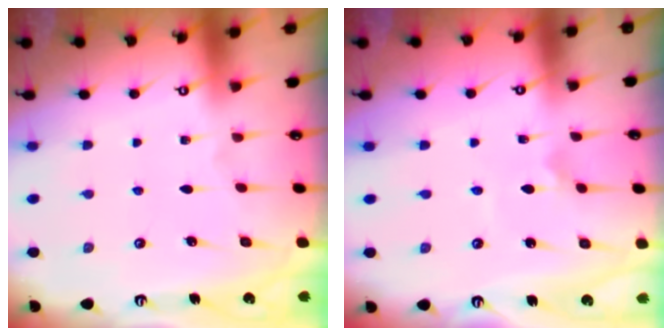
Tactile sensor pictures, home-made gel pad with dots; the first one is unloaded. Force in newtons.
{"total": 2.4, "press": 2.4, "slide": 0.5}